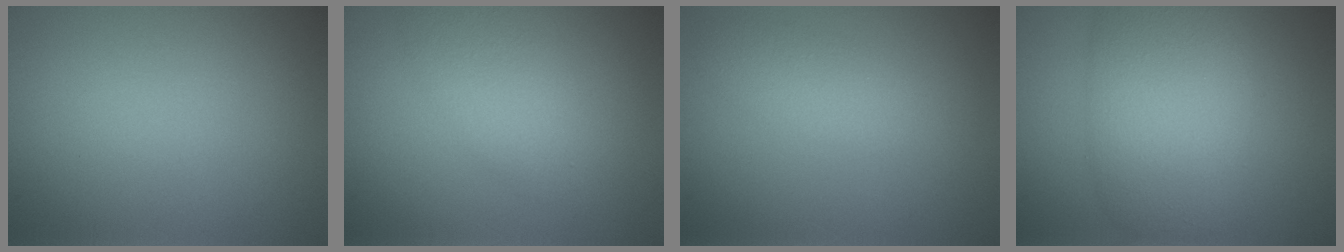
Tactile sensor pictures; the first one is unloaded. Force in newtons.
{"total": 3.0, "press": 3.0, "slide": 0.1}
{"total": 2.4, "press": 2.4, "slide": 0.0}
{"total": 8.0, "press": 8.0, "slide": 0.1}